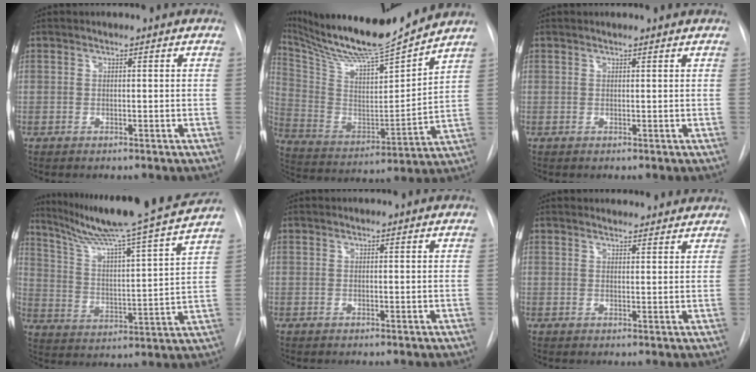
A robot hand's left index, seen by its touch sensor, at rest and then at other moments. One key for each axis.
{"total": 19.7, "fx": 18.0, "fy": 0.7, "fz": 8.0, "tx": -0.161, "ty": -0.020, "tz": 0.308}
{"total": 2.1, "fx": 2.0, "fy": 0.2, "fz": 0.5, "tx": -0.012, "ty": 0.013, "tz": 0.019}
{"total": 21.8, "fx": 19.0, "fy": -1.8, "fz": 10.6, "tx": -0.178, "ty": -0.034, "tz": 0.280}
{"total": 0.0}
{"total": 6.6, "fx": 6.2, "fy": 1.8, "fz": 1.0, "tx": -0.001, "ty": 0.012, "tz": 0.061}